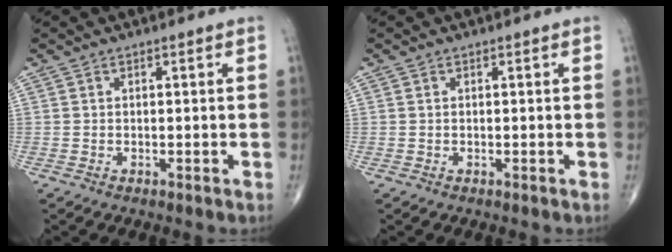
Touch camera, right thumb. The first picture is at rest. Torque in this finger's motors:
{"motor_torque": [0.03, 0.29, 0.09, 0.22, 0.07]}